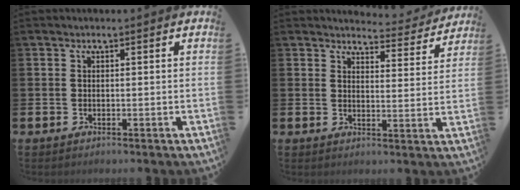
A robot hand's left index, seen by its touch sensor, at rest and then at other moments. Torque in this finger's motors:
{"motor_torque": [0.38, -1.54, 0.08, -0.01]}